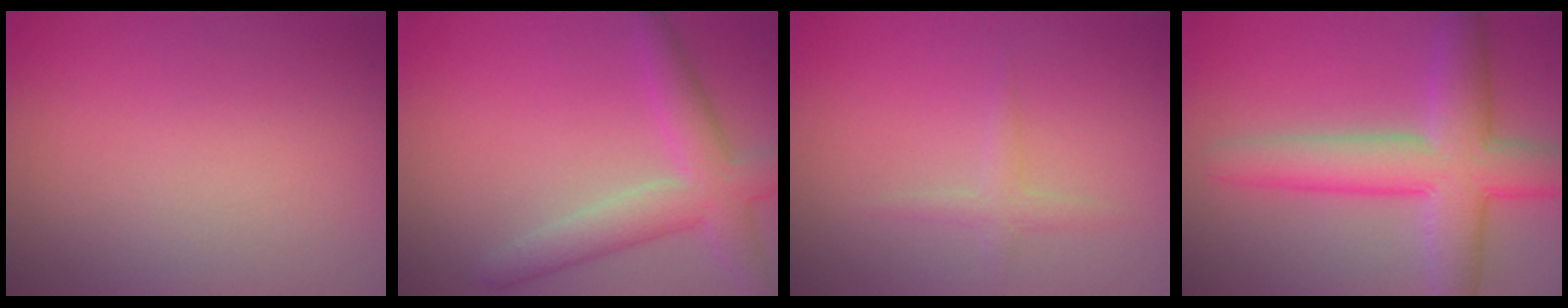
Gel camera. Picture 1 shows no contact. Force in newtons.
{"total": 4.7, "press": 4.7, "slide": 0.2}
{"total": 1.3, "press": 1.3, "slide": 0.1}
{"total": 7.6, "press": 7.6, "slide": 0.2}